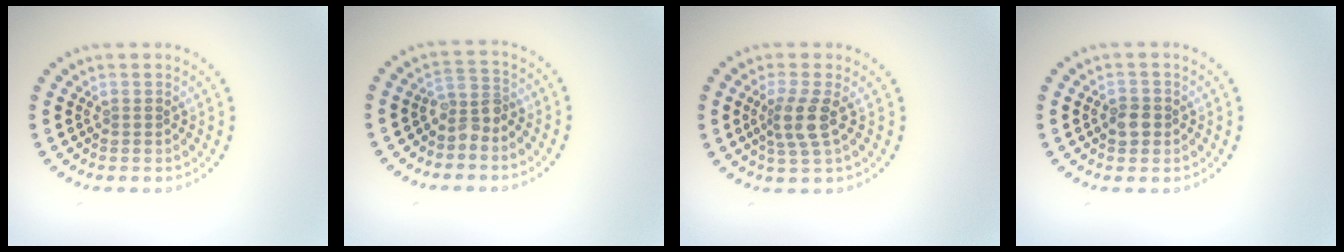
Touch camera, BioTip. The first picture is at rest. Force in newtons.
{"total": 2.3, "press": 1.9, "slide": 1.4}
{"total": 2.8, "press": 2.3, "slide": 1.6}
{"total": 1.7, "press": 1.6, "slide": 0.5}